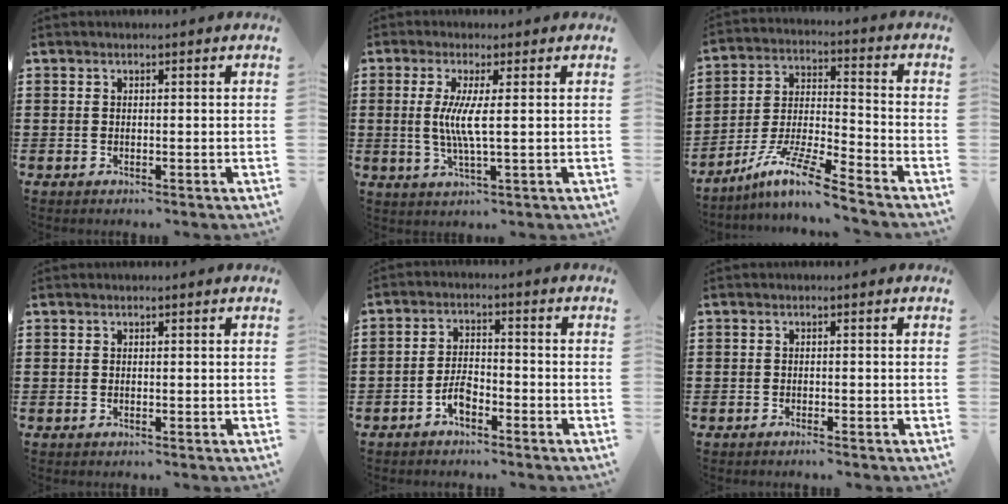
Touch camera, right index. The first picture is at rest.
{"total": 5.3, "force": [0.4, 0.1, 5.2], "torque": [-0.106, -0.010, 0.002]}
{"total": 10.2, "force": [-8.2, 0.6, 6.0], "torque": [-0.124, 0.007, -0.164]}
{"total": 0.0}
{"total": 3.6, "force": [-2.3, 1.5, 2.3], "torque": [-0.055, 0.005, -0.050]}
{"total": 0.9, "force": [-0.8, 0.0, 0.2], "torque": [-0.007, -0.002, -0.017]}